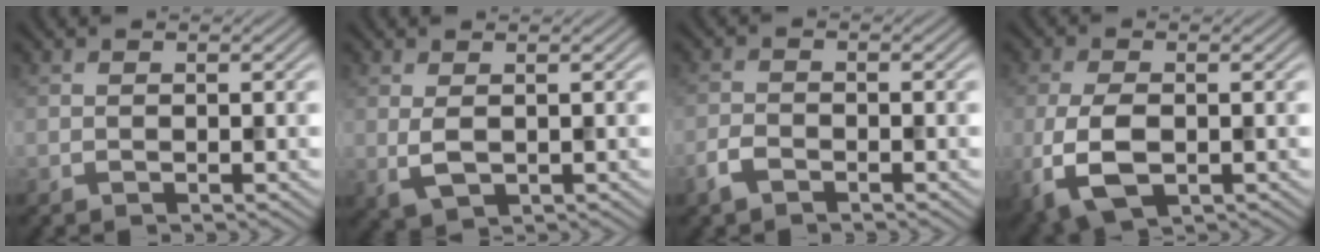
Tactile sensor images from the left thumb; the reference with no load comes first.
{"total": 2.4, "force": [0.6, 1.2, 2.0], "torque": [-0.048, -0.005, 0.014]}
{"total": 2.3, "force": [-1.7, 1.0, 1.3], "torque": [-0.030, -0.001, -0.041]}
{"total": 6.7, "force": [-1.7, 3.6, 5.4], "torque": [-0.133, -0.014, -0.032]}